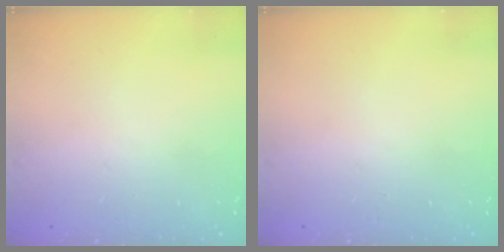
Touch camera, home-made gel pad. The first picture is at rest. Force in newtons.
{"total": 0.0}